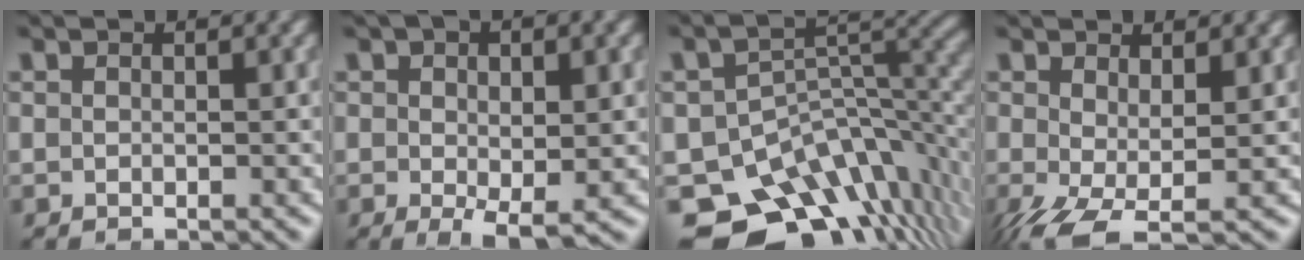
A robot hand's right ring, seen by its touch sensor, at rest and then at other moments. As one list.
[{"total": 3.3, "force": [-0.5, 1.3, 3.0], "torque": [-0.050, -0.016, 0.000]}, {"total": 16.8, "force": [-10.3, 10.5, 8.2], "torque": [-0.123, -0.048, -0.151]}, {"total": 4.2, "force": [-2.0, 1.7, 3.3], "torque": [-0.071, -0.042, -0.010]}]